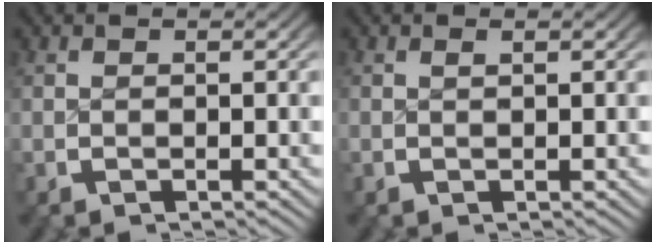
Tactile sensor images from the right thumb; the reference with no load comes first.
{"total": 0.0}